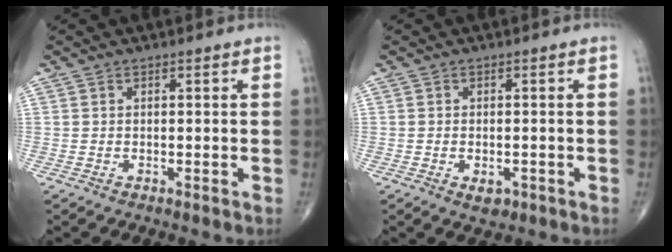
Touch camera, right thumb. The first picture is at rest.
{"total": 2.6, "force": [-1.1, 1.5, 1.8], "torque": [-0.020, 0.002, -0.010]}